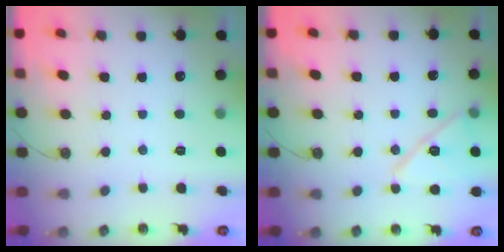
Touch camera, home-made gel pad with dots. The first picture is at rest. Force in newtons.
{"total": 13.4, "press": 13.4, "slide": 0.7}